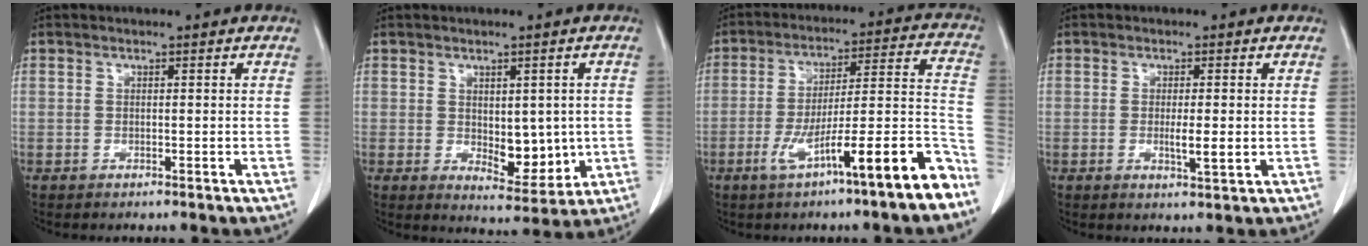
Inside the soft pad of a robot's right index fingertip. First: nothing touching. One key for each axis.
{"total": 6.8, "fx": -0.4, "fy": 3.5, "fz": 5.9, "tx": -0.070, "ty": -0.006, "tz": 0.010}
{"total": 16.3, "fx": -9.3, "fy": 0.7, "fz": 13.4, "tx": -0.173, "ty": 0.013, "tz": -0.141}
{"total": 3.1, "fx": -0.4, "fy": 0.3, "fz": 3.1, "tx": -0.051, "ty": -0.005, "tz": -0.007}